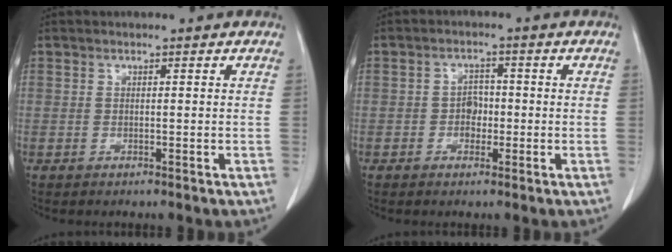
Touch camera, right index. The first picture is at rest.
{"total": 2.7, "force": [-0.6, 2.1, 1.7], "torque": [-0.021, 0.007, -0.011]}